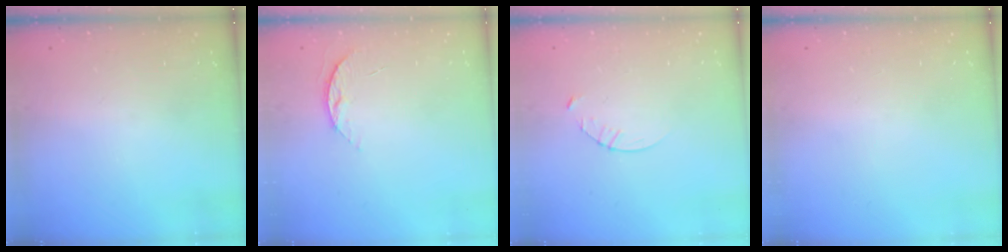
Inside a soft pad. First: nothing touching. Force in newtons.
{"total": 5.8, "press": 5.8, "slide": 0.6}
{"total": 3.4, "press": 3.4, "slide": 0.4}
{"total": 0.0}